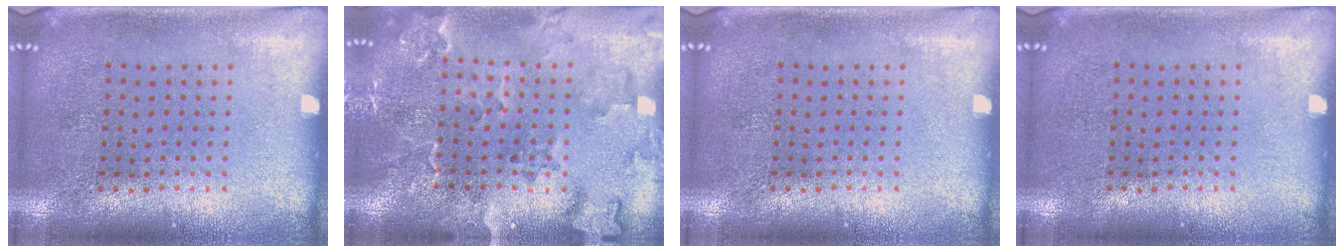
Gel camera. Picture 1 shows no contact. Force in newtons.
{"total": 2.4, "press": 2.2, "slide": 0.9}
{"total": 0.0}
{"total": 0.0}